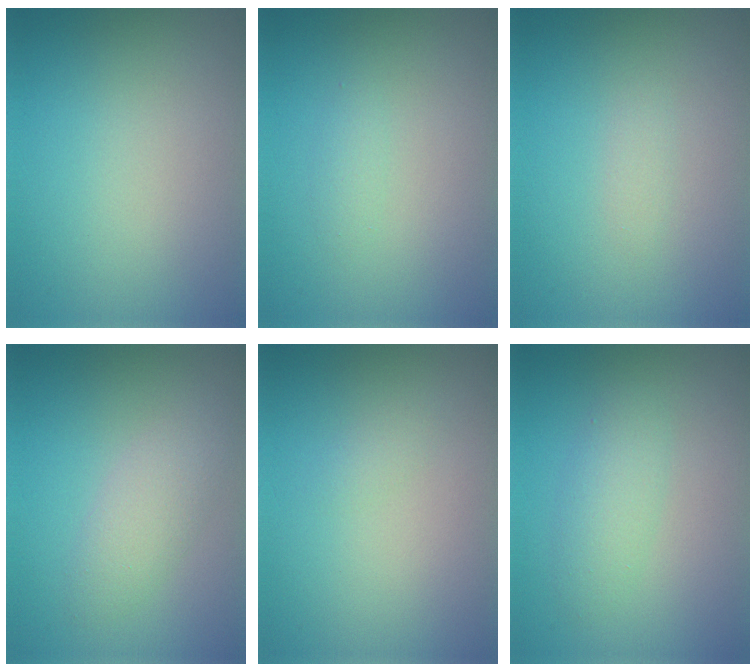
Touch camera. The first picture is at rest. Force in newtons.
{"total": 0.6, "press": 0.6, "slide": 0.0}
{"total": 0.7, "press": 0.7, "slide": 0.1}
{"total": 2.4, "press": 2.4, "slide": 0.1}
{"total": 0.6, "press": 0.6, "slide": 0.1}
{"total": 2.2, "press": 2.2, "slide": 0.1}